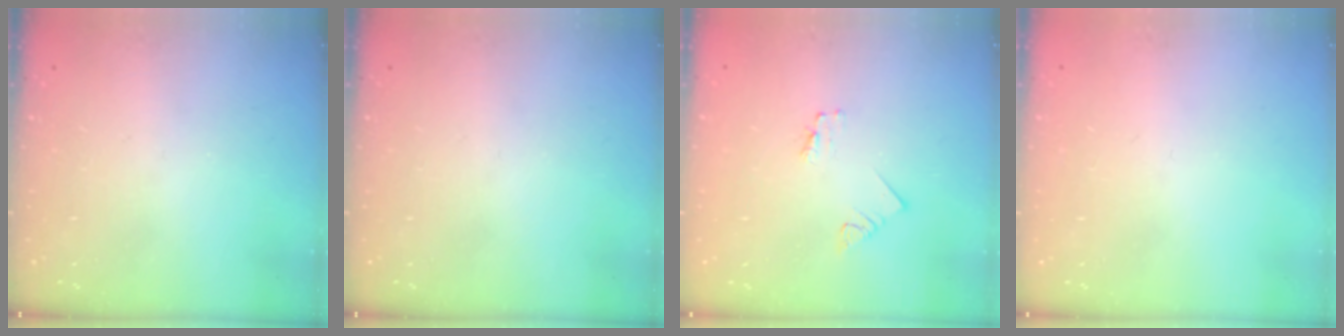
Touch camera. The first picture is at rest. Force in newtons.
{"total": 0.0}
{"total": 1.2, "press": 1.2, "slide": 0.1}
{"total": 0.7, "press": 0.6, "slide": 0.1}